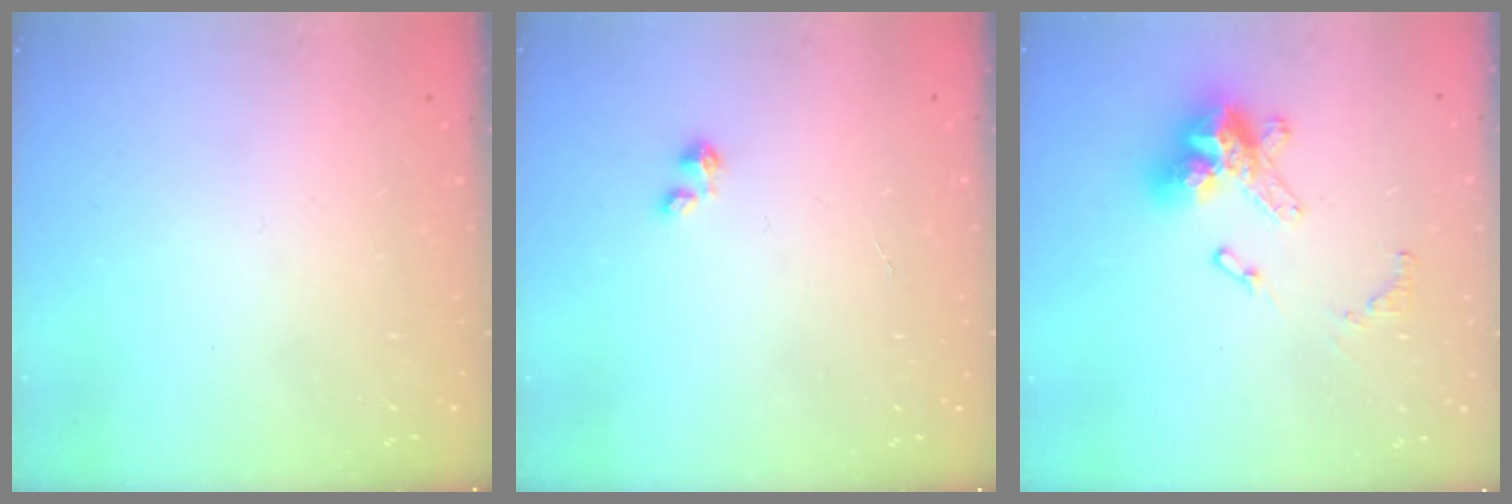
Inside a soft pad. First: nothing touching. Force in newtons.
{"total": 0.0}
{"total": 15.2, "press": 15.2, "slide": 0.7}